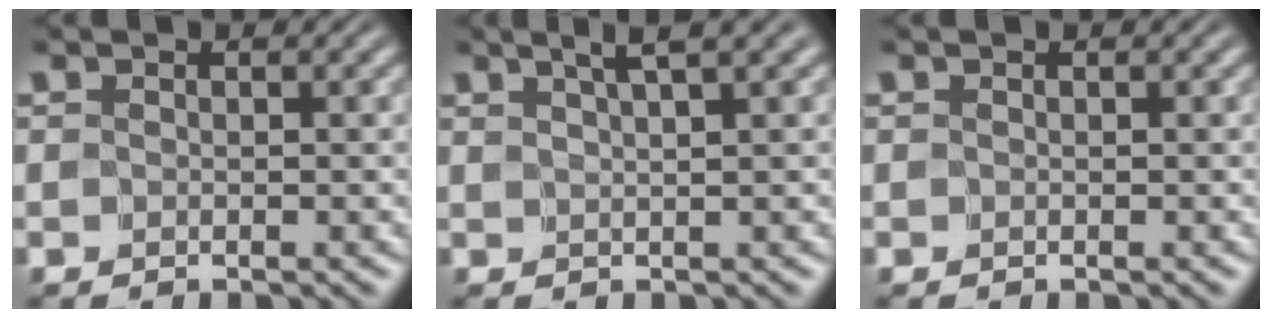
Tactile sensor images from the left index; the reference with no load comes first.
{"total": 2.5, "force": [1.8, 0.0, 1.7], "torque": [-0.013, 0.006, 0.024]}
{"total": 0.0}